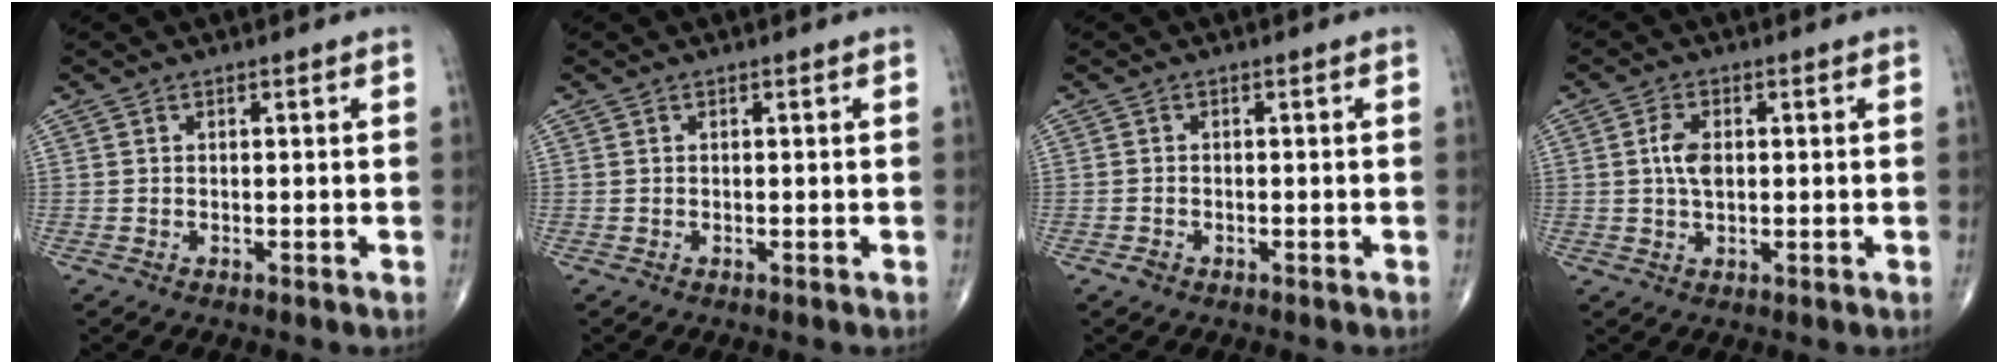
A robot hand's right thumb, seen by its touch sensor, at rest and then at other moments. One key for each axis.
{"total": 0.0}
{"total": 1.1, "fx": -0.7, "fy": 0.8, "fz": 0.5, "tx": -0.009, "ty": 0.004, "tz": -0.013}
{"total": 4.2, "fx": 0.4, "fy": 2.4, "fz": 3.4, "tx": -0.068, "ty": 0.001, "tz": 0.005}